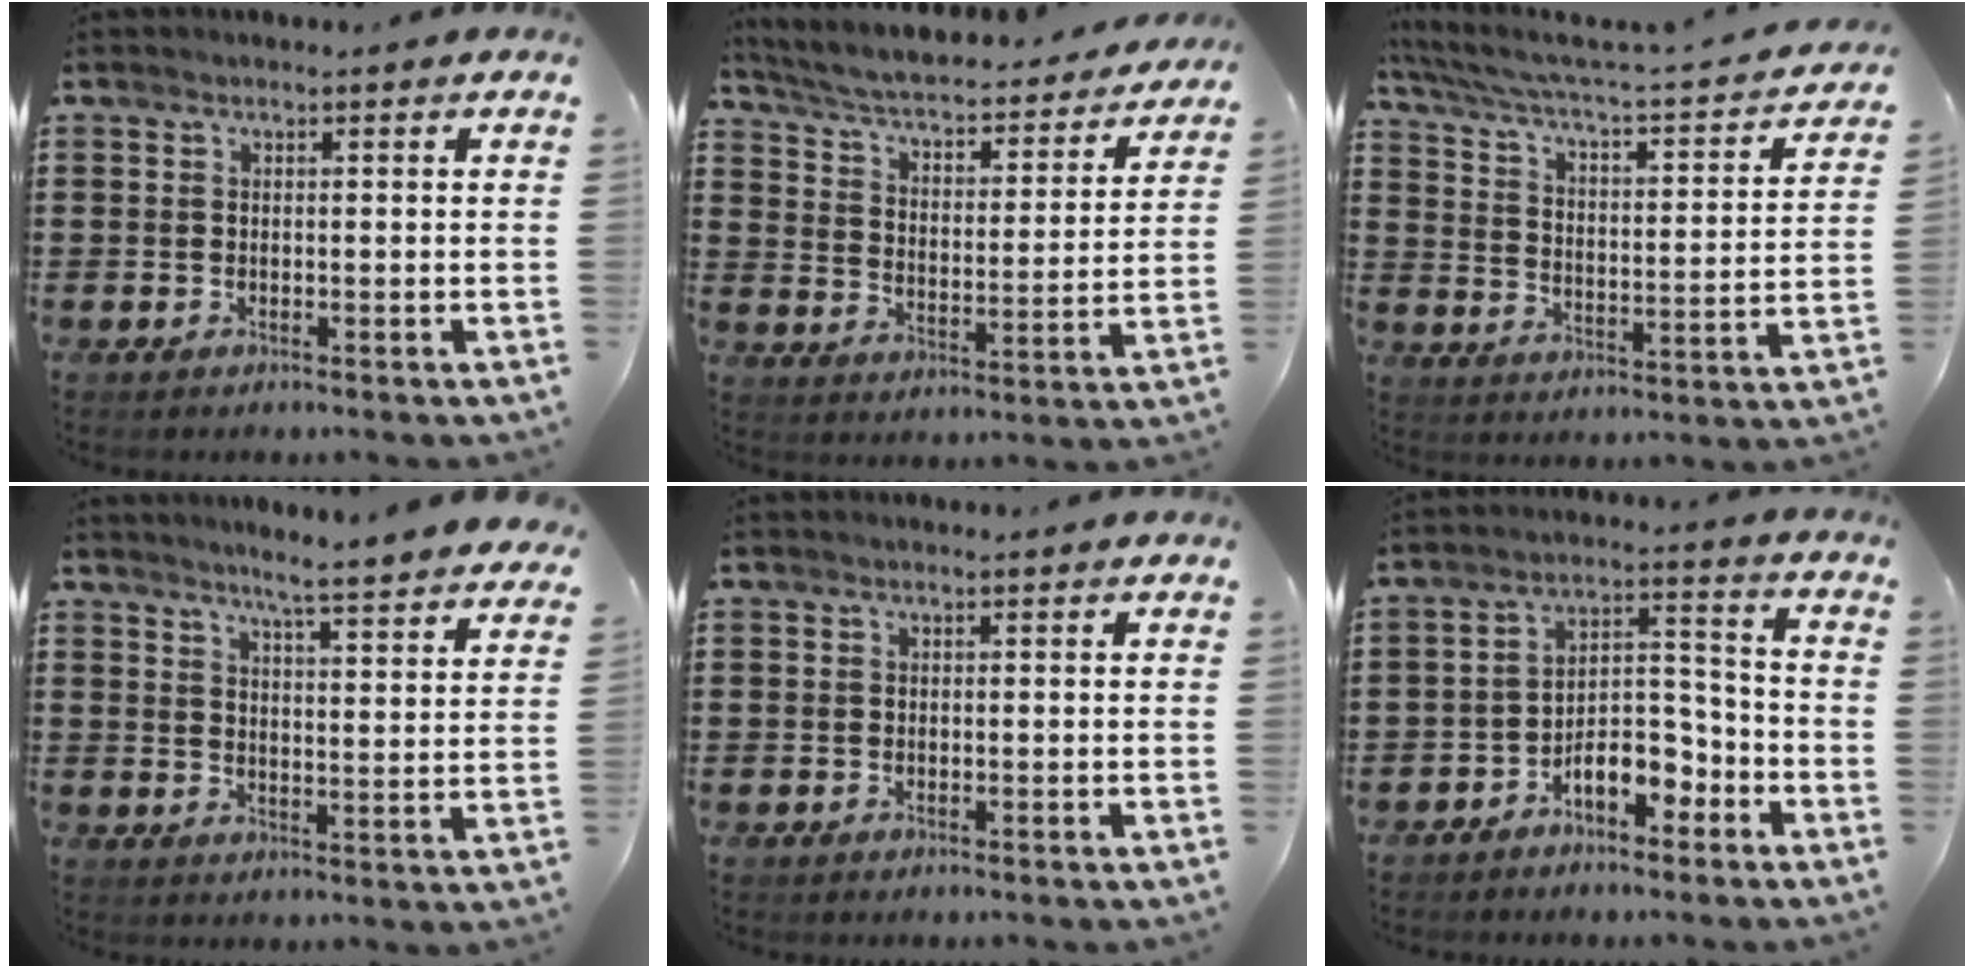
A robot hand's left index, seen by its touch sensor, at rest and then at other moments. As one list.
[{"total": 3.9, "force": [3.4, 0.5, 1.7], "torque": [-0.052, -0.032, 0.048]}, {"total": 3.0, "force": [2.3, 0.2, 1.9], "torque": [-0.054, -0.032, 0.026]}, {"total": 4.8, "force": [4.5, -1.0, 1.6], "torque": [-0.042, -0.032, 0.071]}, {"total": 0.0}, {"total": 7.3, "force": [-4.9, 3.4, 4.3], "torque": [-0.076, 0.023, -0.090]}]